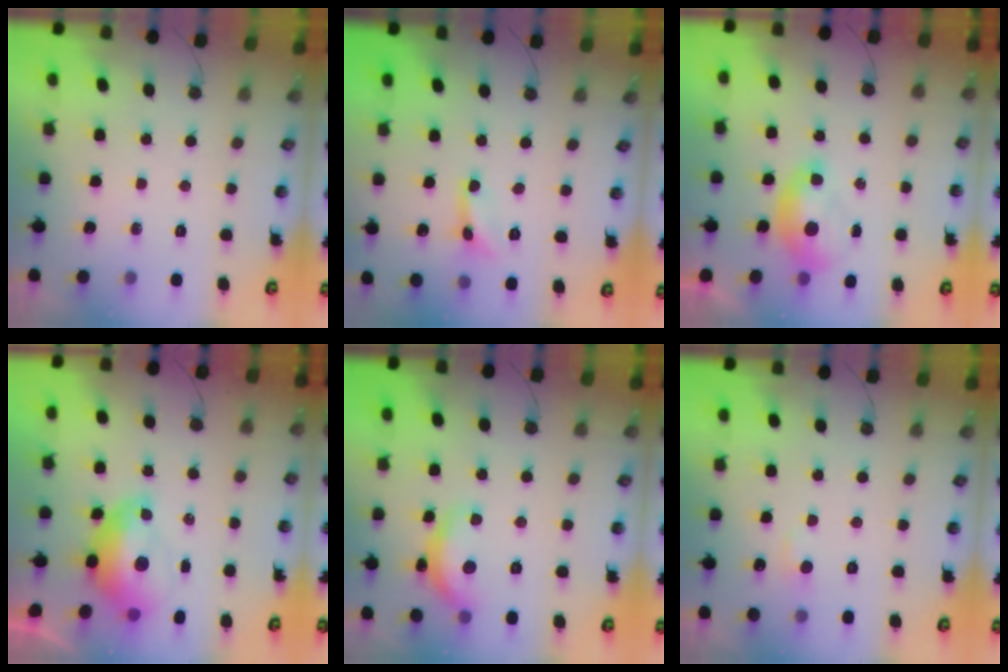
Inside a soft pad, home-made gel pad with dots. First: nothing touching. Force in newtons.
{"total": 1.6, "press": 1.5, "slide": 0.4}
{"total": 1.5, "press": 1.4, "slide": 0.6}
{"total": 3.1, "press": 3.0, "slide": 0.7}
{"total": 6.7, "press": 6.7, "slide": 0.6}
{"total": 1.7, "press": 1.6, "slide": 0.6}